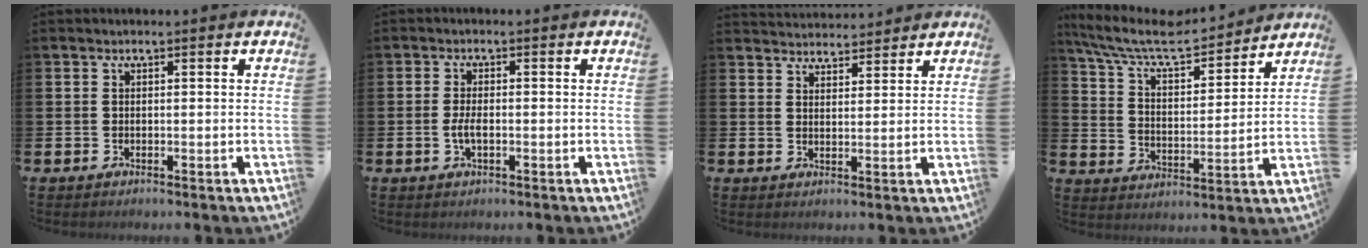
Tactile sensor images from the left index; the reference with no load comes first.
{"total": 2.4, "force": [-0.5, 1.0, 2.1], "torque": [-0.039, 0.001, -0.010]}
{"total": 3.8, "force": [3.7, 0.7, -0.4], "torque": [-0.002, -0.016, 0.068]}
{"total": 9.1, "force": [8.1, 2.1, 3.6], "torque": [-0.112, -0.047, 0.139]}